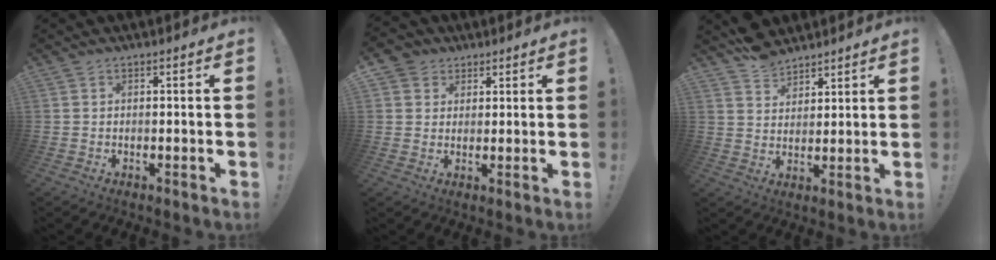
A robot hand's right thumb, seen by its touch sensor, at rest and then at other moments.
{"total": 5.0, "force": [2.3, 4.3, 0.8], "torque": [-0.005, -0.012, 0.044]}
{"total": 7.5, "force": [6.3, 3.8, 1.4], "torque": [-0.027, -0.041, 0.121]}